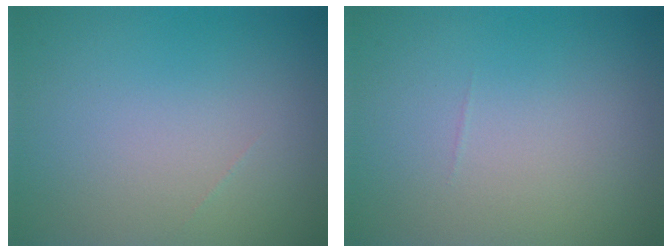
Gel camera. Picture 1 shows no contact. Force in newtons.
{"total": 0.0}